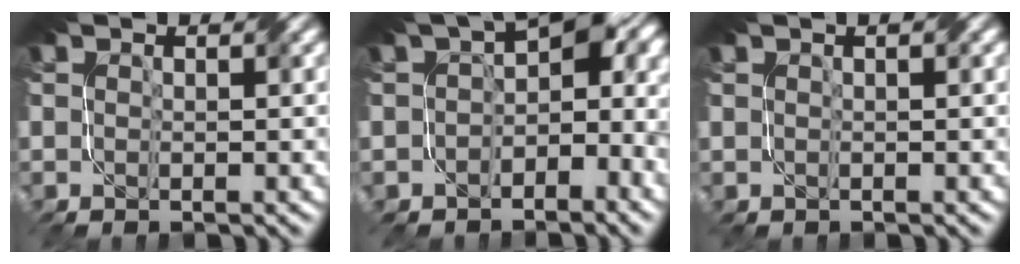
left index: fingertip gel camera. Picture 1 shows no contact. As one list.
[{"total": 5.9, "force": [-0.8, 3.9, 4.3], "torque": [-0.045, 0.017, -0.029]}, {"total": 0.7, "force": [0.7, -0.1, 0.0], "torque": [-0.003, 0.004, 0.006]}]